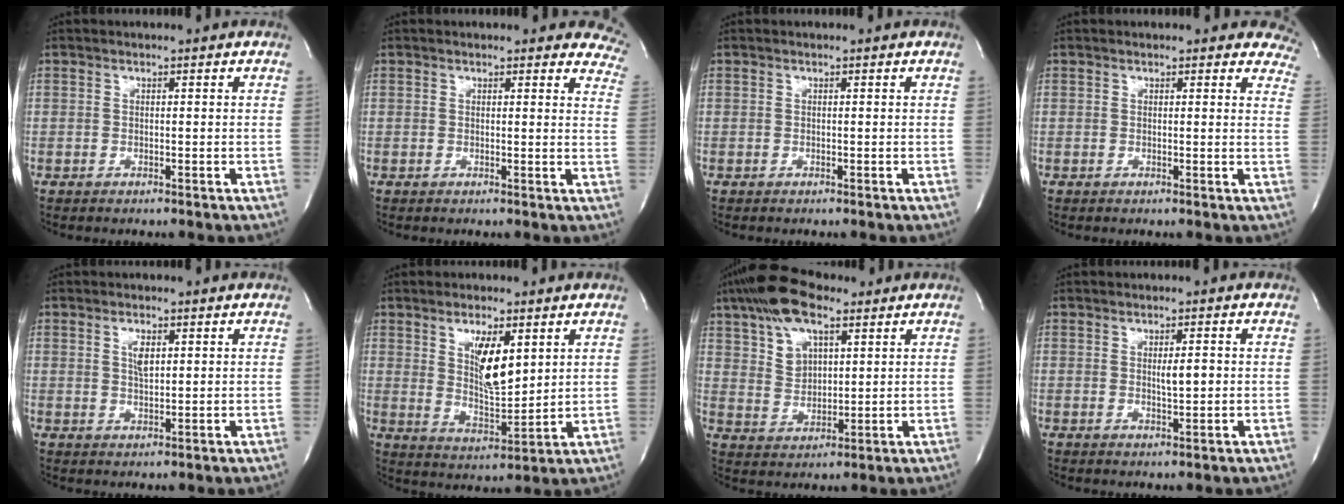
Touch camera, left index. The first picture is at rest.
{"total": 7.0, "force": [6.2, 2.6, 1.9], "torque": [0.017, -0.022, 0.029]}
{"total": 0.0}
{"total": 5.9, "force": [5.2, 2.5, 1.4], "torque": [0.023, -0.016, 0.023]}
{"total": 2.7, "force": [0.8, 1.1, 2.3], "torque": [-0.045, -0.004, 0.017]}
{"total": 8.3, "force": [3.0, 2.7, 7.3], "torque": [-0.132, -0.009, 0.060]}
{"total": 11.1, "force": [6.7, 5.2, 7.2], "torque": [-0.139, 0.023, 0.127]}
{"total": 2.5, "force": [0.0, 0.7, 2.5], "torque": [-0.041, -0.006, 0.001]}